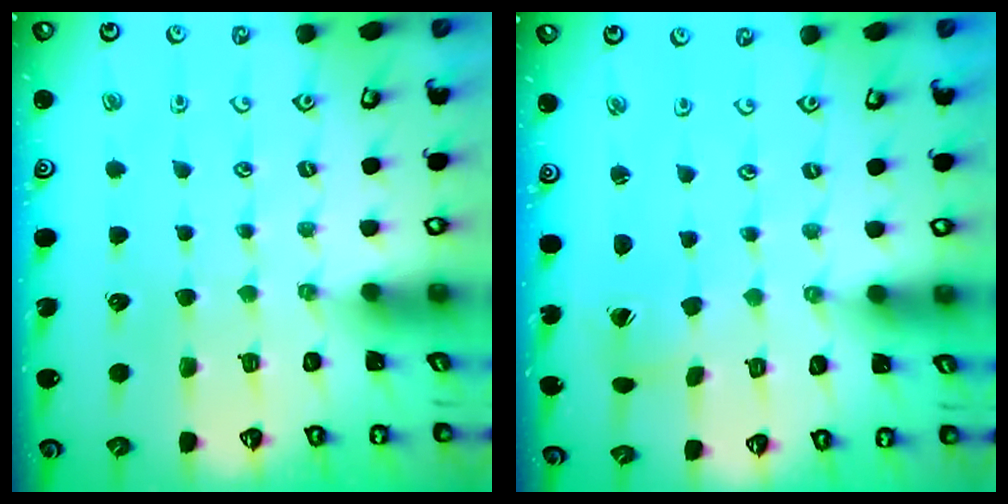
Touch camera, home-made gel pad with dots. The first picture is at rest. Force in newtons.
{"total": 1.3, "press": 1.3, "slide": 0.0}